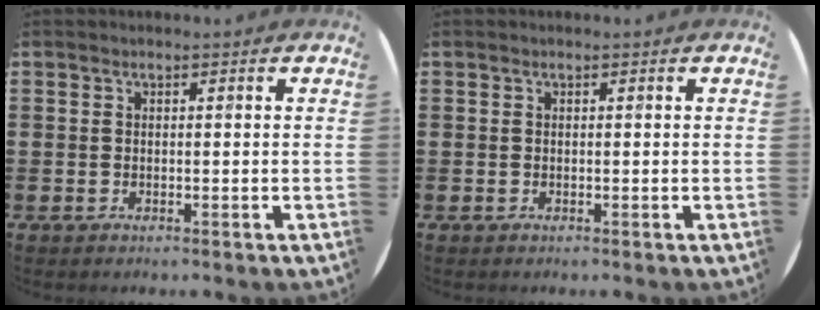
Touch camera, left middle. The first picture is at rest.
{"total": 0.0}